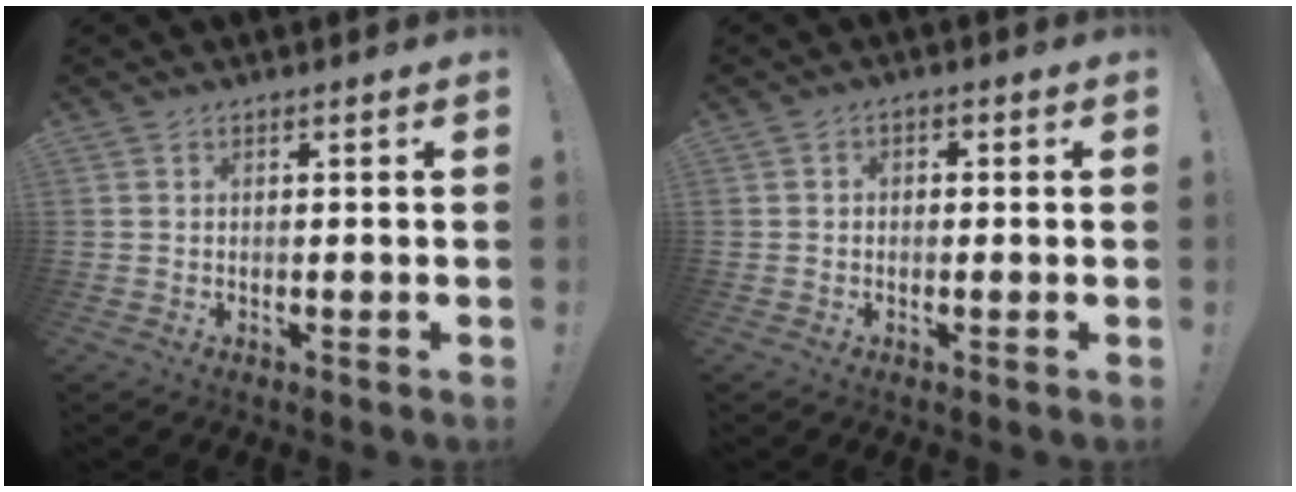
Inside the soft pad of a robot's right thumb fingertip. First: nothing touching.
{"total": 1.7, "force": [-1.1, 1.0, 0.8], "torque": [-0.013, 0.008, -0.021]}